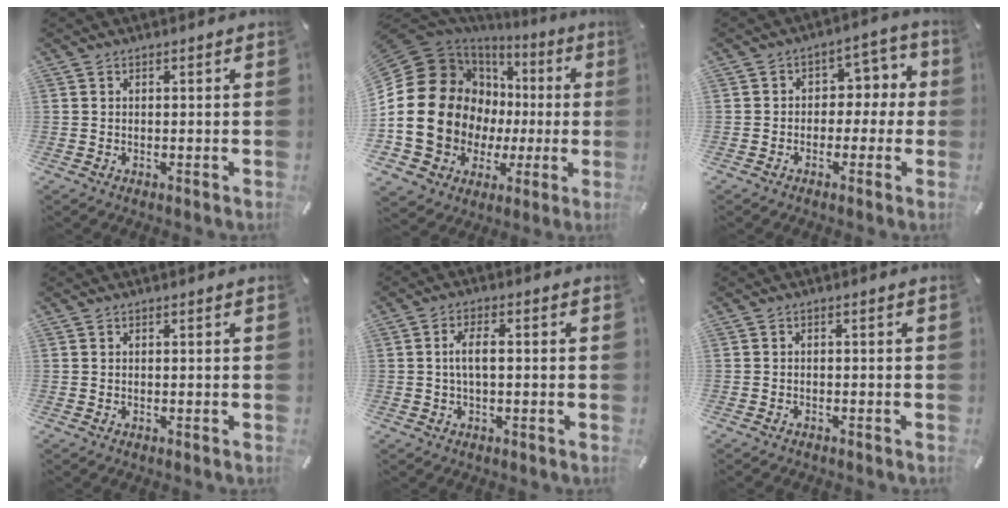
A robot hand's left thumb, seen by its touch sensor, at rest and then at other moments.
{"total": 25.7, "force": [1.7, 20.1, 15.8], "torque": [-0.319, -0.035, 0.068]}
{"total": 6.7, "force": [-0.6, 5.7, 3.4], "torque": [-0.038, 0.013, -0.019]}
{"total": 0.0}
{"total": 4.7, "force": [-0.1, 1.9, 4.3], "torque": [-0.087, 0.006, -0.006]}
{"total": 1.1, "force": [-0.9, 0.5, 0.2], "torque": [-0.004, 0.004, -0.022]}